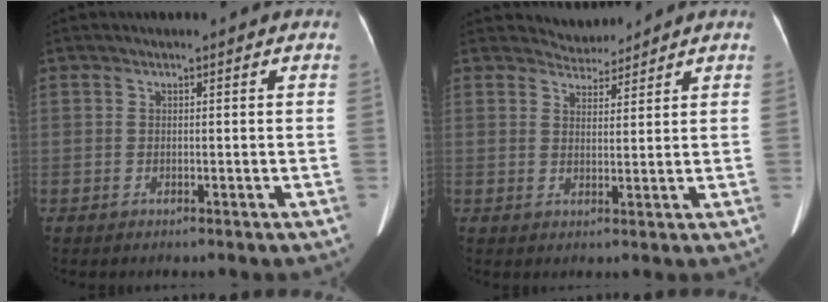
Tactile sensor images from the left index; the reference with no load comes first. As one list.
[{"total": 2.9, "force": [2.8, 0.3, -0.7], "torque": [0.005, 0.004, 0.053]}]